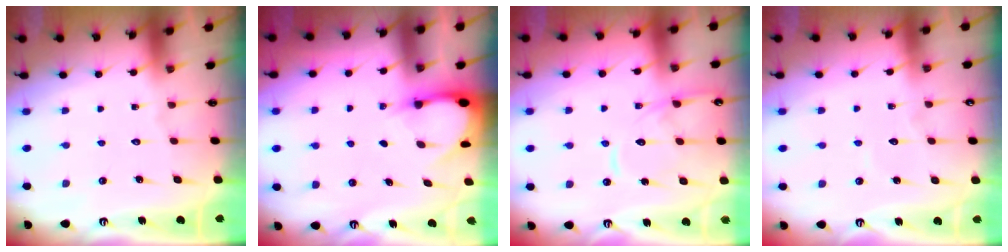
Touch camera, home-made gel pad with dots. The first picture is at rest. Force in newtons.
{"total": 2.9, "press": 2.9, "slide": 0.3}
{"total": 13.6, "press": 13.6, "slide": 1.3}
{"total": 5.1, "press": 5.0, "slide": 0.5}